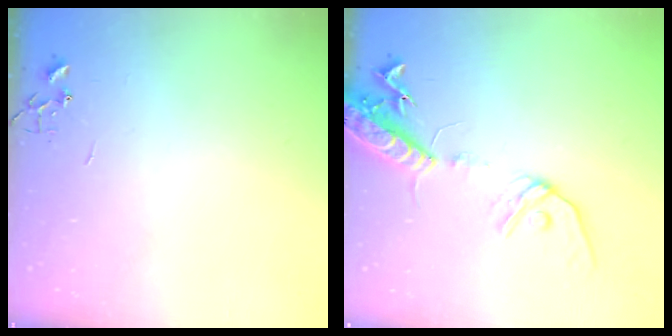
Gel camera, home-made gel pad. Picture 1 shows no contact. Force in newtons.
{"total": 15.4, "press": 15.0, "slide": 3.4}